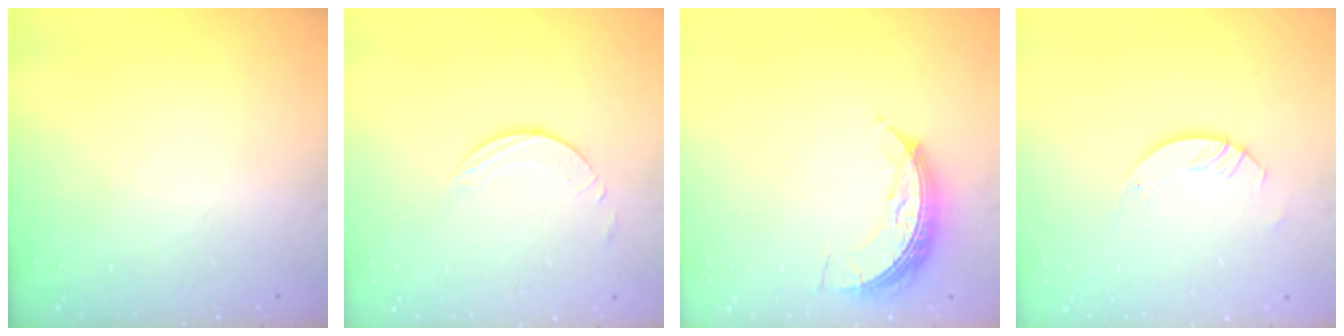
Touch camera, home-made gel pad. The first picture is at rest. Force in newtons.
{"total": 1.6, "press": 1.6, "slide": 0.2}
{"total": 7.8, "press": 7.8, "slide": 0.3}
{"total": 3.5, "press": 3.5, "slide": 0.3}